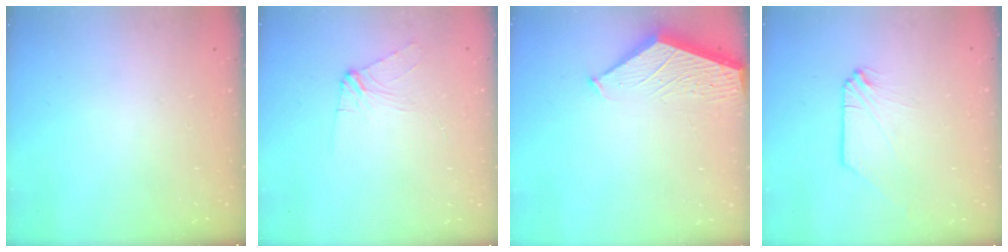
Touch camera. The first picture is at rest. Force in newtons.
{"total": 4.9, "press": 4.9, "slide": 0.6}
{"total": 1.8, "press": 1.8, "slide": 0.2}
{"total": 0.0}